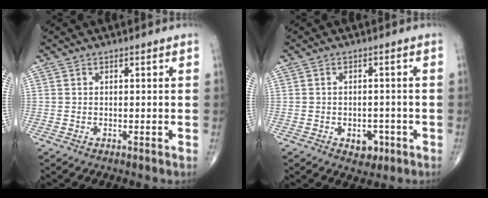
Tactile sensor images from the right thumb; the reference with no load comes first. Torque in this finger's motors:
{"motor_torque": [1.00, 0.50, 0.05, -0.28, 0.00]}